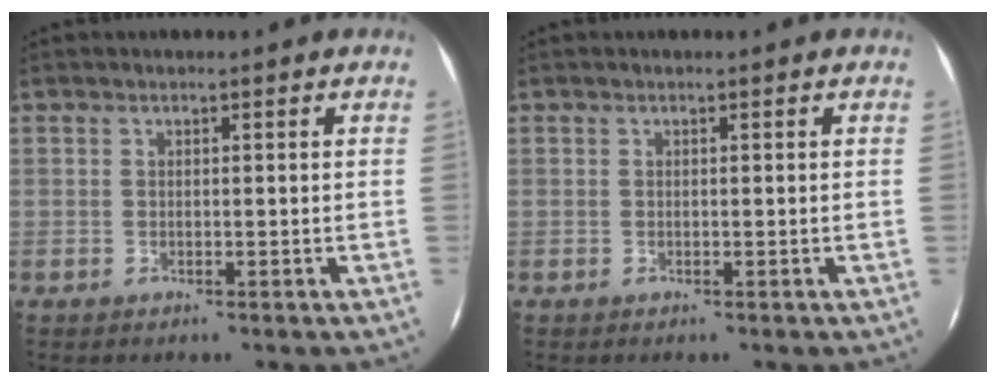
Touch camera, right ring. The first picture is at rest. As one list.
[{"total": 0.0}]